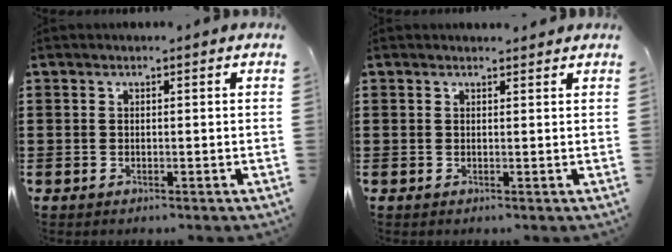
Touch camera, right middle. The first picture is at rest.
{"total": 0.9, "force": [0.9, 0.2, 0.1], "torque": [0.003, -0.002, 0.015]}